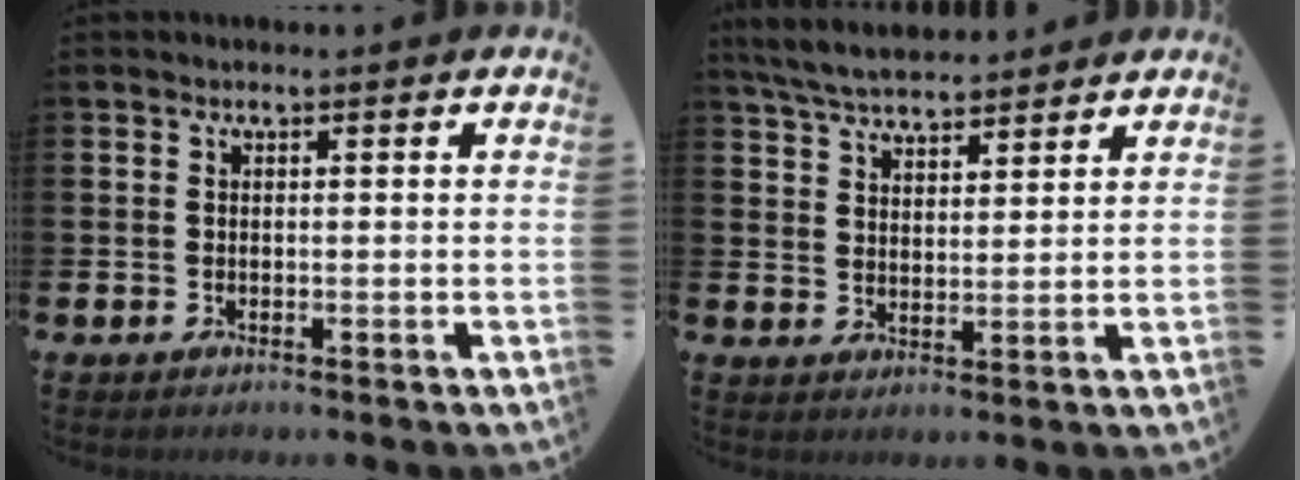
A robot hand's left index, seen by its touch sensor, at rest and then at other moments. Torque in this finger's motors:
{"motor_torque": [1.07, -1.07, 0.29, 0.21]}